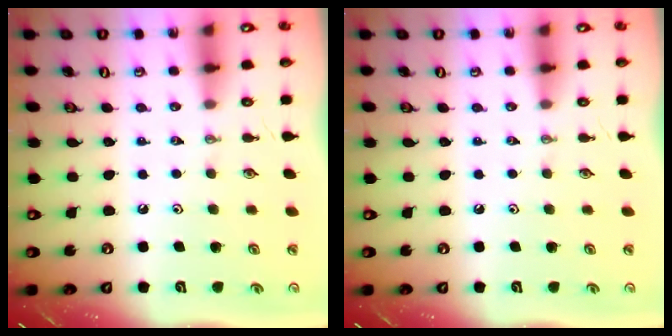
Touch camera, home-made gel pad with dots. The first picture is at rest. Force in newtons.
{"total": 0.0}